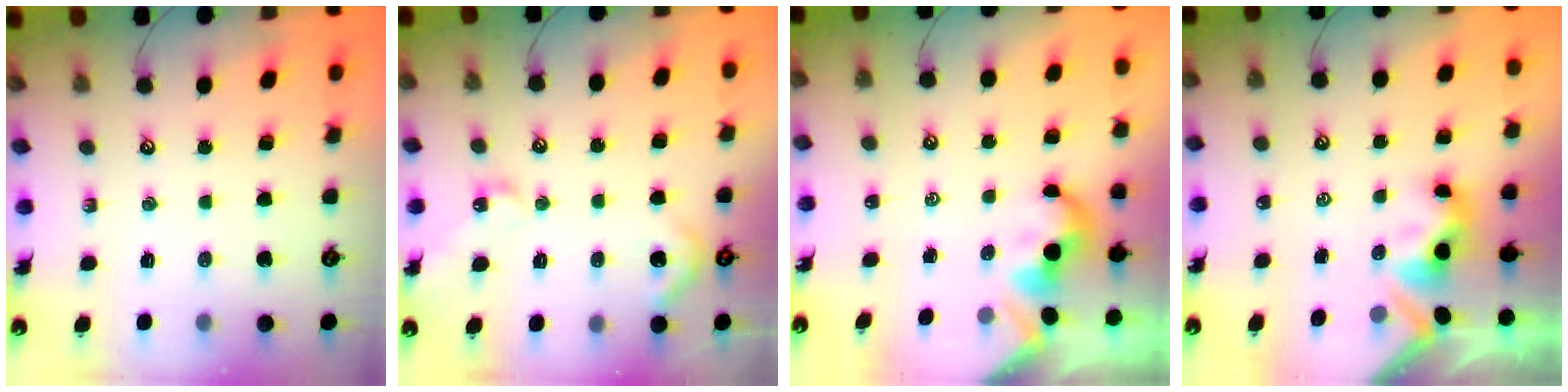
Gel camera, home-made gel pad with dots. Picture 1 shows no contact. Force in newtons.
{"total": 8.5, "press": 8.5, "slide": 0.8}
{"total": 2.2, "press": 2.2, "slide": 0.4}
{"total": 3.3, "press": 3.3, "slide": 0.4}